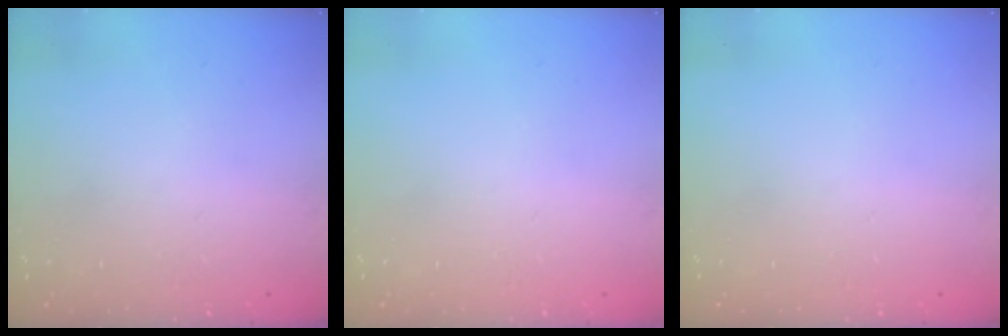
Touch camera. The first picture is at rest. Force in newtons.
{"total": 0.0}
{"total": 0.0}